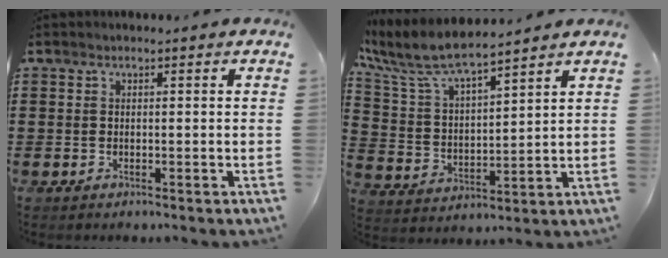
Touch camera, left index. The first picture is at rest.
{"total": 7.6, "force": [6.7, 1.4, 3.3], "torque": [-0.095, -0.034, 0.114]}